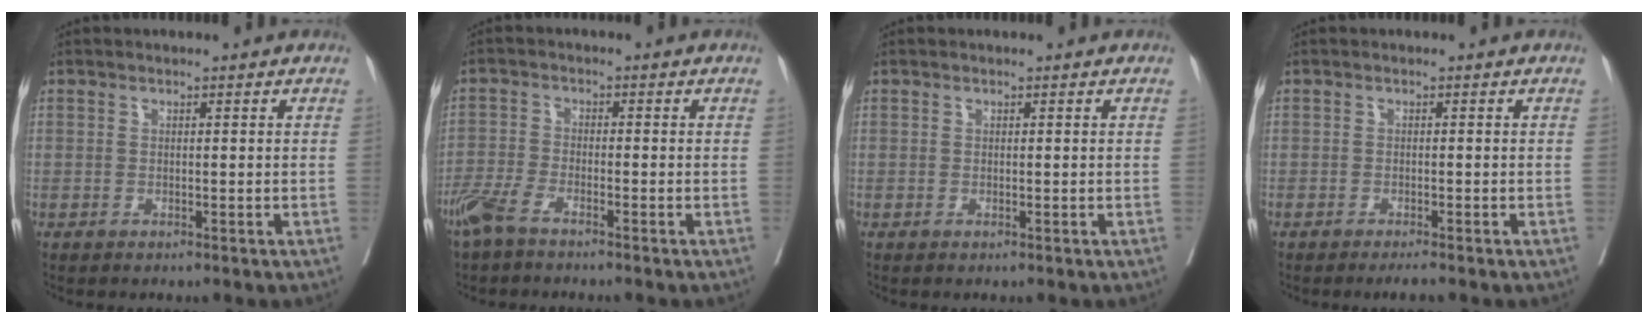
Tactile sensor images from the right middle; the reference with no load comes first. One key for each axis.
{"total": 4.2, "fx": -3.3, "fy": 1.0, "fz": 2.4, "tx": -0.059, "ty": -0.004, "tz": -0.070}
{"total": 0.0}
{"total": 1.6, "fx": -1.4, "fy": -0.1, "fz": 0.8, "tx": -0.012, "ty": -0.005, "tz": -0.024}